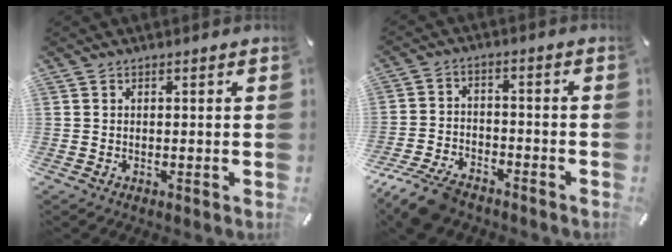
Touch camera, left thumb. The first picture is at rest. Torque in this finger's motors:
{"motor_torque": [-0.44, 1.23, 0.51, 0.50, 0.14]}